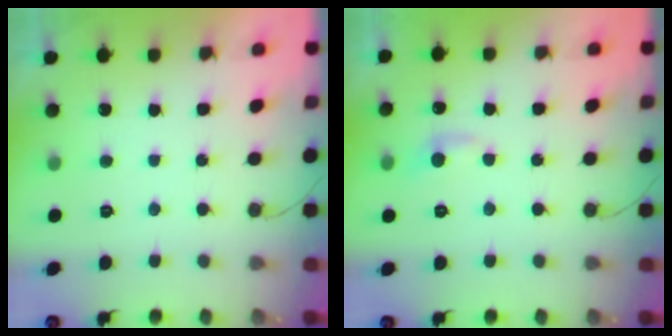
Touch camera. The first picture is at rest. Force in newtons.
{"total": 5.3, "press": 5.3, "slide": 0.7}